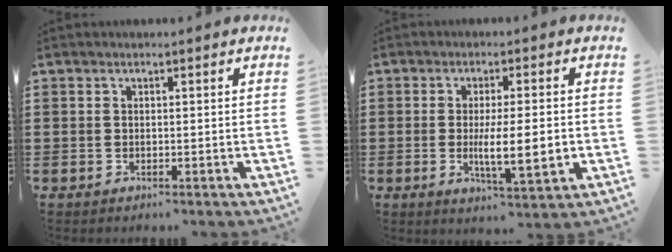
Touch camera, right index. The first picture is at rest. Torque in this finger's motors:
{"motor_torque": [1.85, -0.26, 0.77, 0.21]}